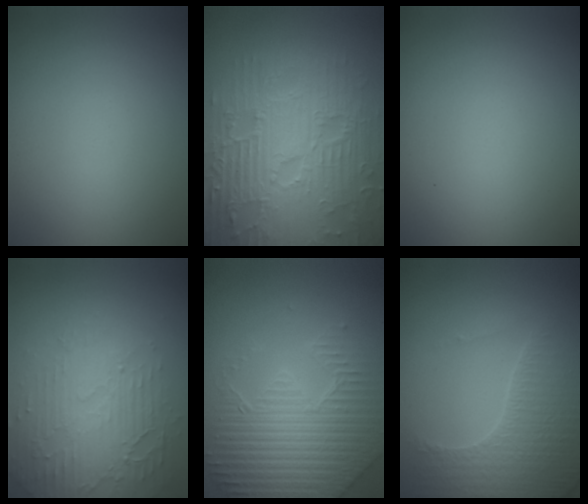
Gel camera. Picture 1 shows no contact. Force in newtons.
{"total": 10.8, "press": 7.2, "slide": 8.1}
{"total": 0.0}
{"total": 5.6, "press": 3.3, "slide": 4.5}
{"total": 7.4, "press": 5.6, "slide": 4.8}
{"total": 4.2, "press": 3.7, "slide": 1.8}